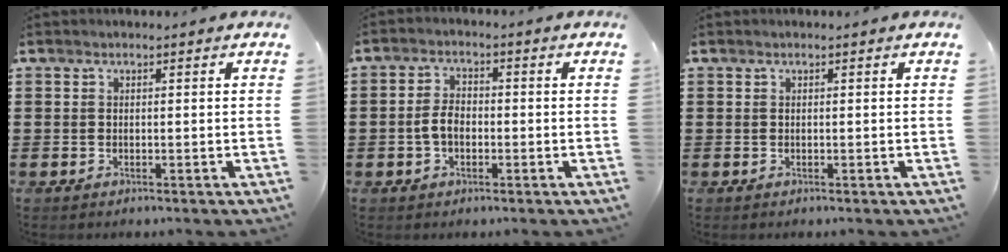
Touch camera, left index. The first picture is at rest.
{"total": 3.9, "force": [-0.8, 2.3, 3.1], "torque": [-0.072, 0.001, -0.020]}
{"total": 0.0}